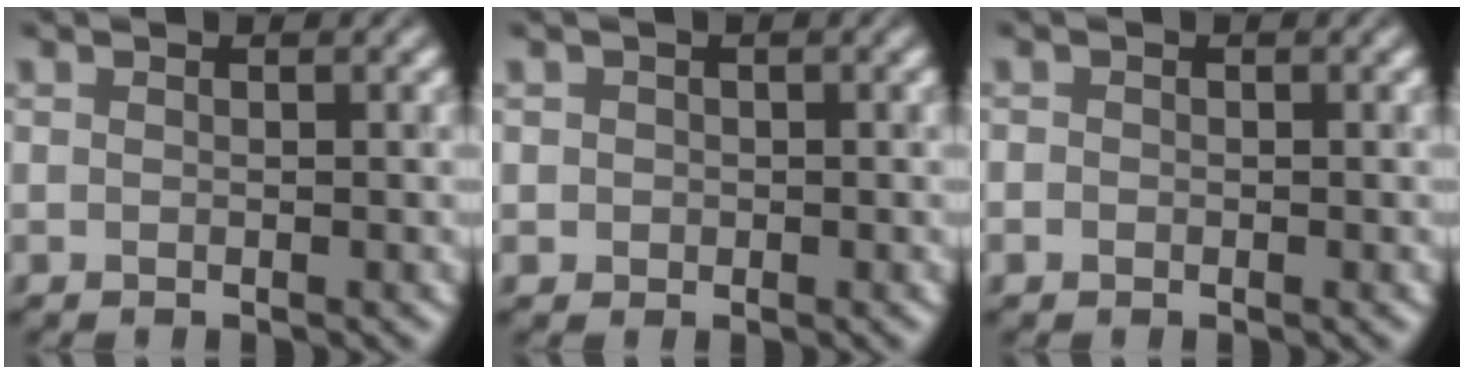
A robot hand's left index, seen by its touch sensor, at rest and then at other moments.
{"total": 1.0, "force": [0.1, 1.0, 0.1], "torque": [0.008, -0.002, 0.001]}
{"total": 0.6, "force": [-0.2, 0.6, 0.1], "torque": [0.000, -0.004, -0.006]}